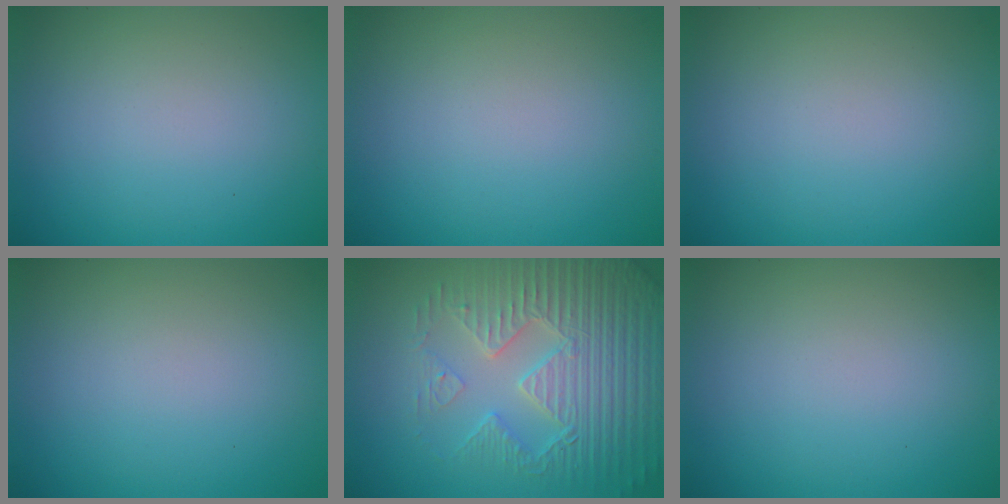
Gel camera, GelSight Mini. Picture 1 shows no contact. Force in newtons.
{"total": 0.0}
{"total": 0.0}
{"total": 0.0}
{"total": 6.6, "press": 5.5, "slide": 3.6}
{"total": 0.0}